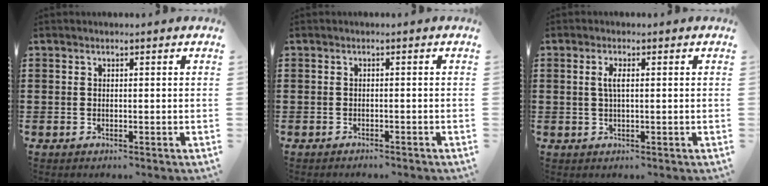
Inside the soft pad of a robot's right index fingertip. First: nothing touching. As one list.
[{"total": 0.9, "force": [-0.9, 0.0, 0.1], "torque": [-0.004, -0.002, -0.019]}, {"total": 2.1, "force": [0.3, 0.5, 2.1], "torque": [-0.047, -0.002, 0.000]}]